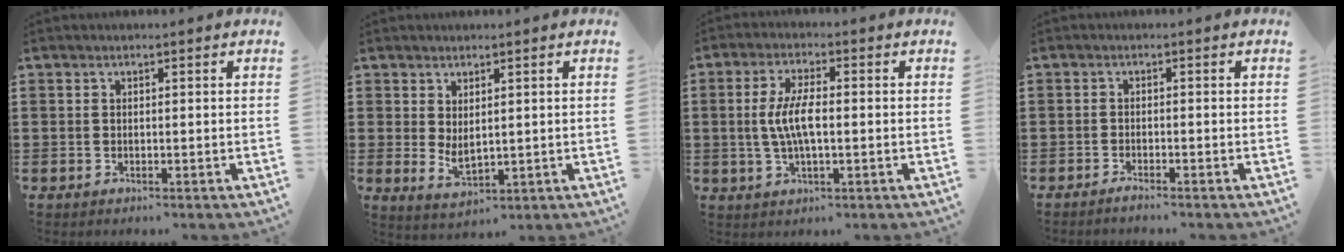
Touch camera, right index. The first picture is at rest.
{"total": 3.0, "force": [0.9, 1.5, 2.4], "torque": [-0.055, -0.002, 0.015]}
{"total": 6.1, "force": [-0.4, 1.9, 5.7], "torque": [-0.124, -0.003, -0.014]}
{"total": 1.2, "force": [-1.1, 0.0, 0.3], "torque": [-0.006, -0.002, -0.022]}